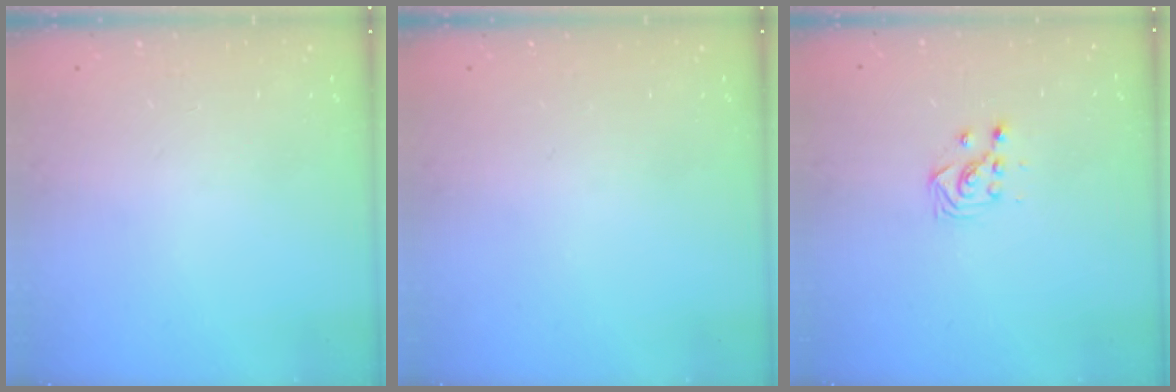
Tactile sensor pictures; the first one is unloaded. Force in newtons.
{"total": 0.0}
{"total": 2.7, "press": 2.7, "slide": 0.3}